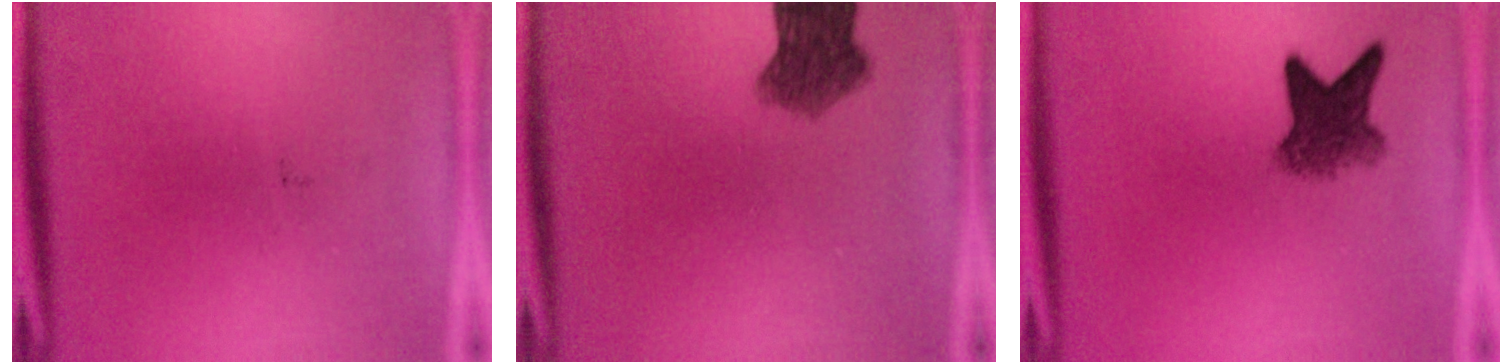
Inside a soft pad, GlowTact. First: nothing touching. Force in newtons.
{"total": 6.7}
{"total": 6.0}